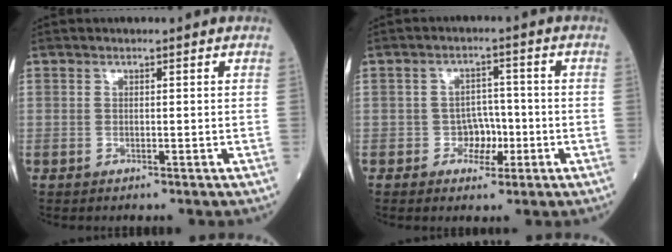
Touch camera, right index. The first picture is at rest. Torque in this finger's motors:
{"motor_torque": [0.04, -0.02, 0.03, 0.01]}